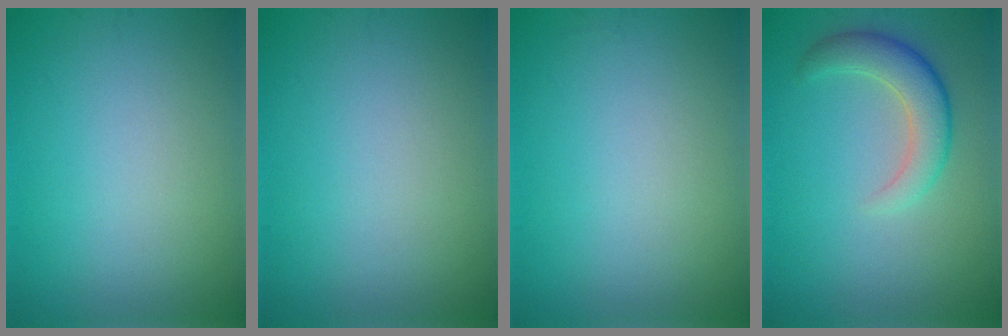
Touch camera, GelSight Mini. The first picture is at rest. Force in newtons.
{"total": 0.0}
{"total": 0.0}
{"total": 3.8, "press": 3.8, "slide": 0.4}